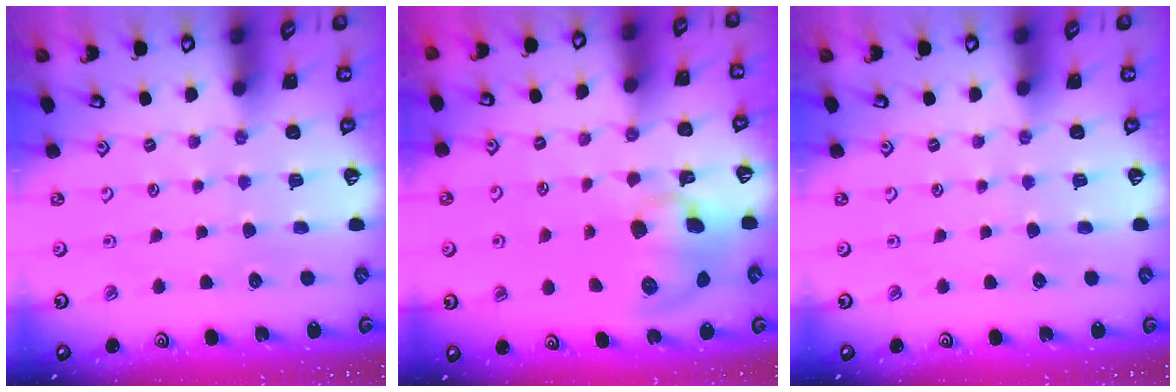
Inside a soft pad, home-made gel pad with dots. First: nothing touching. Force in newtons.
{"total": 12.3, "press": 12.1, "slide": 1.8}
{"total": 0.0}